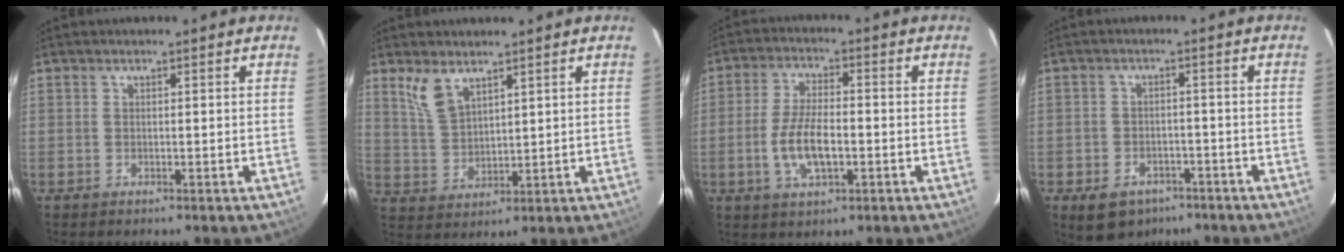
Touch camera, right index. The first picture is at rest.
{"total": 6.3, "force": [4.4, 2.8, 3.7], "torque": [-0.074, 0.004, 0.098]}
{"total": 8.6, "force": [-2.2, 3.4, 7.5], "torque": [-0.154, -0.001, -0.040]}
{"total": 8.8, "force": [-5.5, 6.0, 3.4], "torque": [-0.083, 0.007, -0.068]}